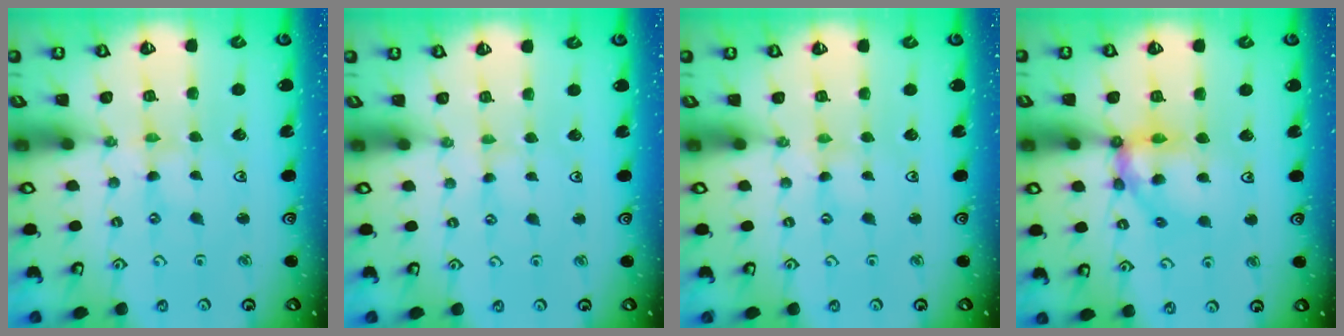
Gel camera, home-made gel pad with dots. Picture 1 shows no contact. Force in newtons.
{"total": 1.2, "press": 1.2, "slide": 0.4}
{"total": 0.8, "press": 0.8, "slide": 0.1}
{"total": 12.3, "press": 12.2, "slide": 1.6}